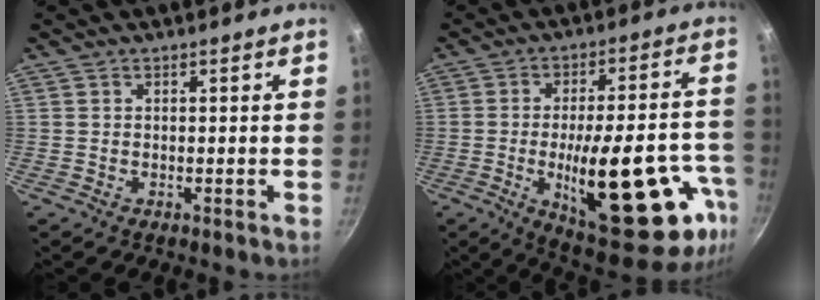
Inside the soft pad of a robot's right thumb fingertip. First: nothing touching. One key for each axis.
{"total": 27.6, "fx": -8.9, "fy": 10.3, "fz": 24.0, "tx": -0.298, "ty": 0.016, "tz": -0.113}